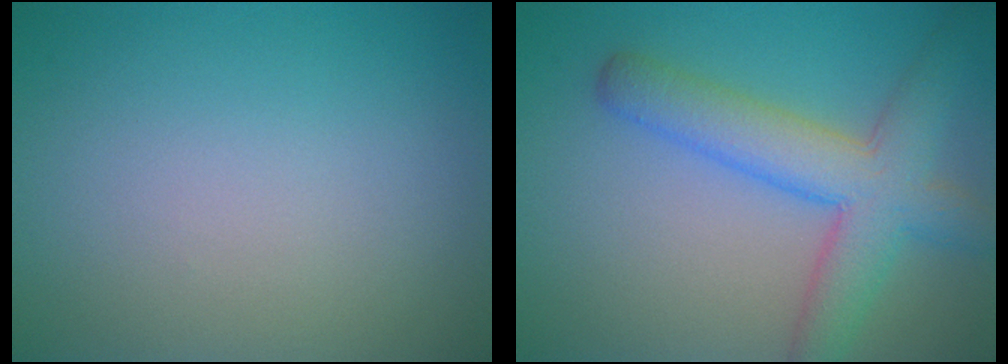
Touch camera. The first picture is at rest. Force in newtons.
{"total": 6.3, "press": 6.3, "slide": 0.3}